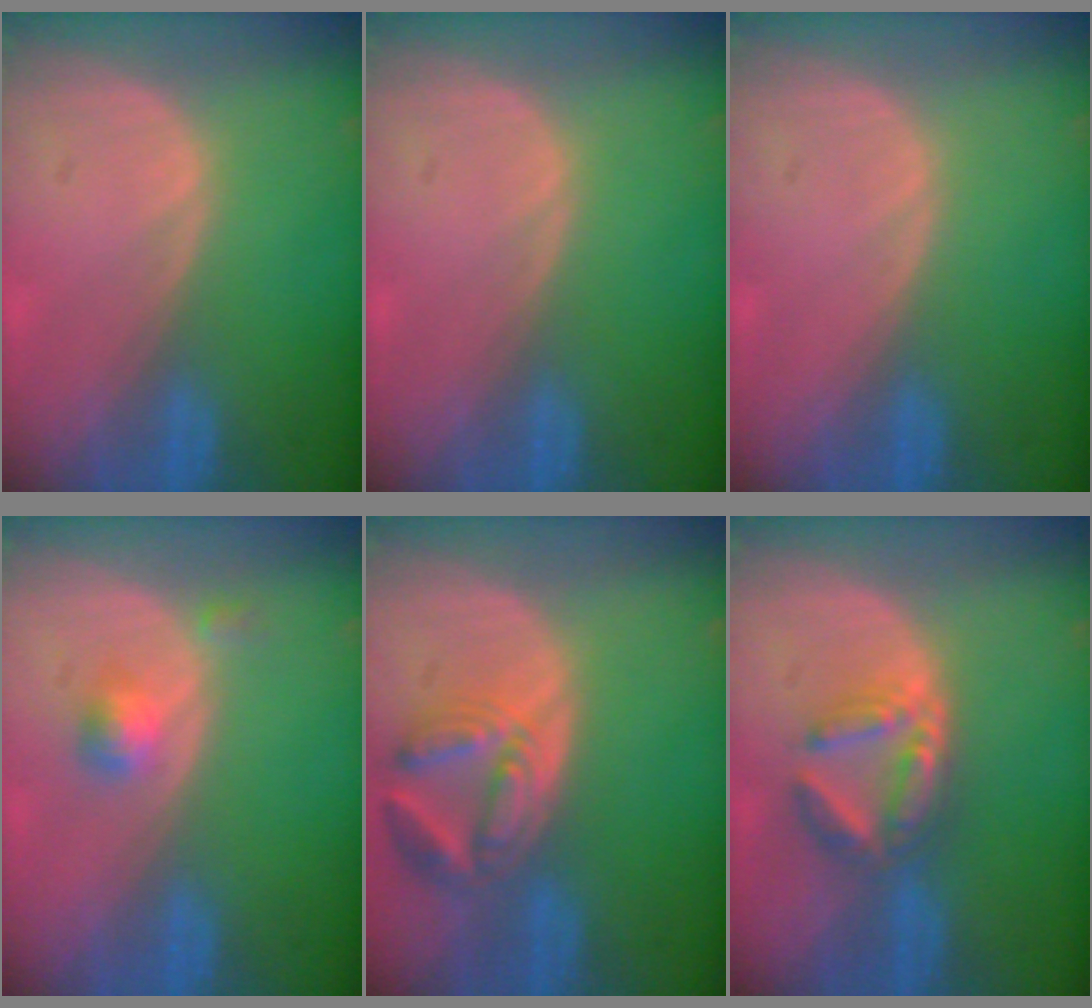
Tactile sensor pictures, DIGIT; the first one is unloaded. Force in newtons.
{"total": 0.0}
{"total": 0.0}
{"total": 2.6, "press": 2.4, "slide": 1.1}
{"total": 7.8, "press": 6.9, "slide": 3.6}
{"total": 6.0, "press": 5.7, "slide": 1.8}